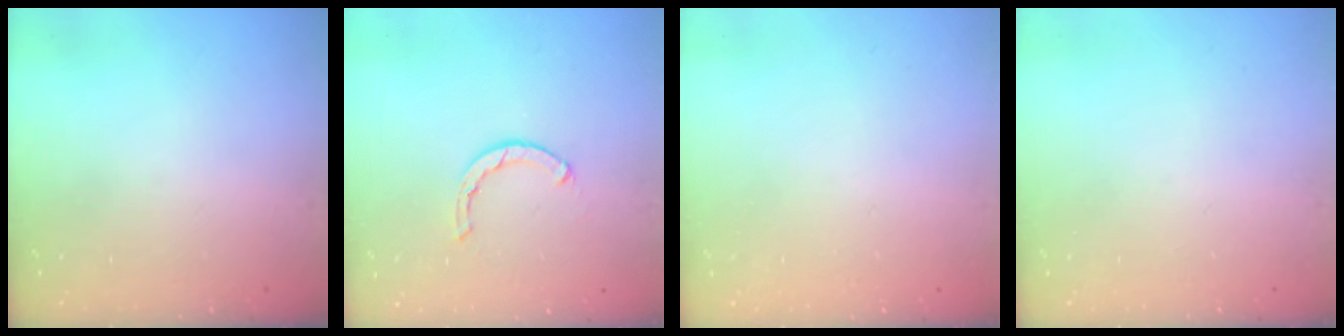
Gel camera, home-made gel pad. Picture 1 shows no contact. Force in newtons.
{"total": 2.1, "press": 2.1, "slide": 0.2}
{"total": 2.5, "press": 2.5, "slide": 0.2}
{"total": 0.0}